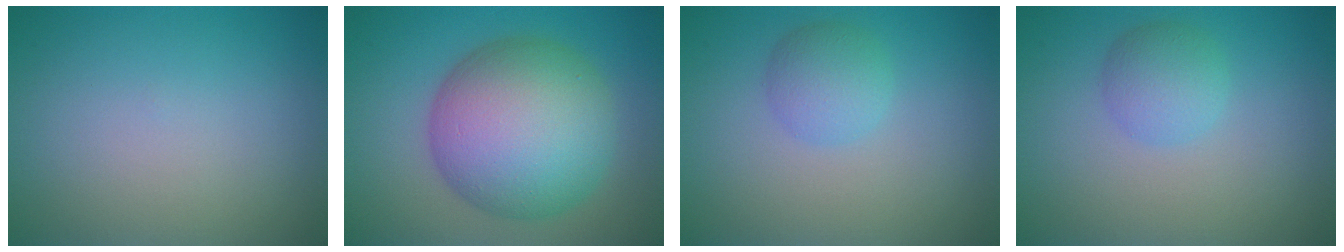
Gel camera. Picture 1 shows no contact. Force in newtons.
{"total": 12.2, "press": 12.2, "slide": 0.3}
{"total": 2.6, "press": 2.6, "slide": 0.1}
{"total": 2.6, "press": 2.6, "slide": 0.1}